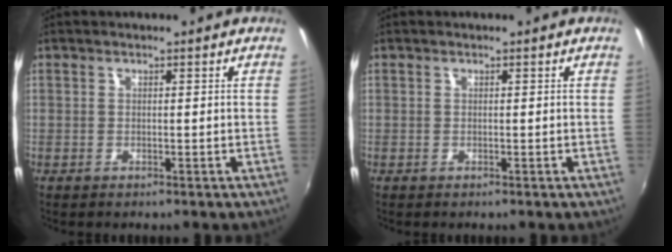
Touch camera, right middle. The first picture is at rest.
{"total": 0.0}